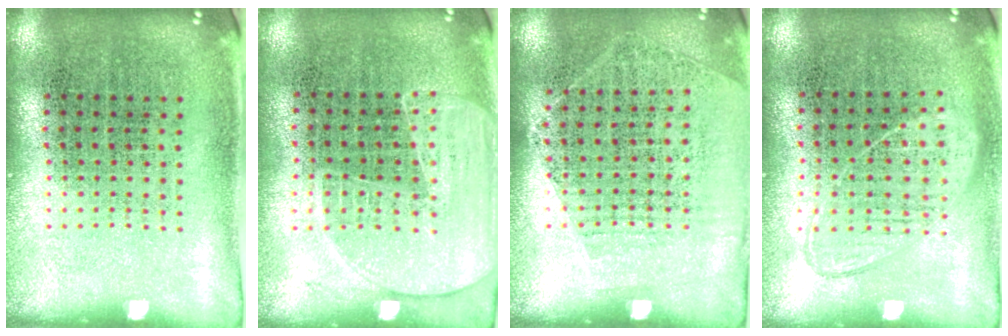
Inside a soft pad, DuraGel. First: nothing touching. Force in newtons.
{"total": 1.6, "press": 1.4, "slide": 0.8}
{"total": 1.3, "press": 1.0, "slide": 0.8}
{"total": 0.9, "press": 0.8, "slide": 0.4}